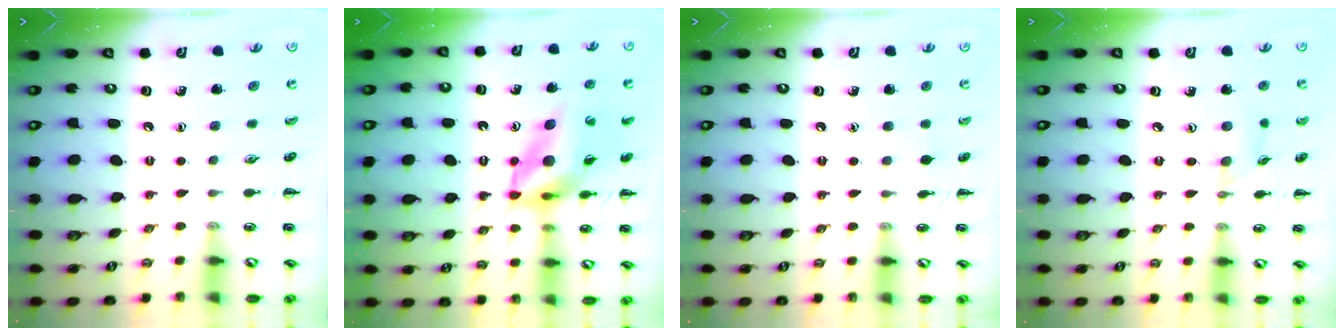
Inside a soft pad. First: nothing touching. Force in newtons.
{"total": 13.2, "press": 12.5, "slide": 4.3}
{"total": 4.0, "press": 3.8, "slide": 1.4}
{"total": 3.5, "press": 3.4, "slide": 1.0}